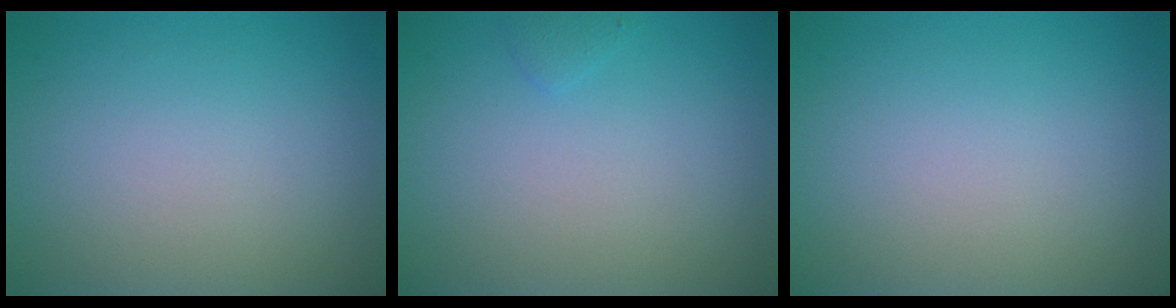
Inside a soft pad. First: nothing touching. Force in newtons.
{"total": 0.6, "press": 0.6, "slide": 0.1}
{"total": 0.0}